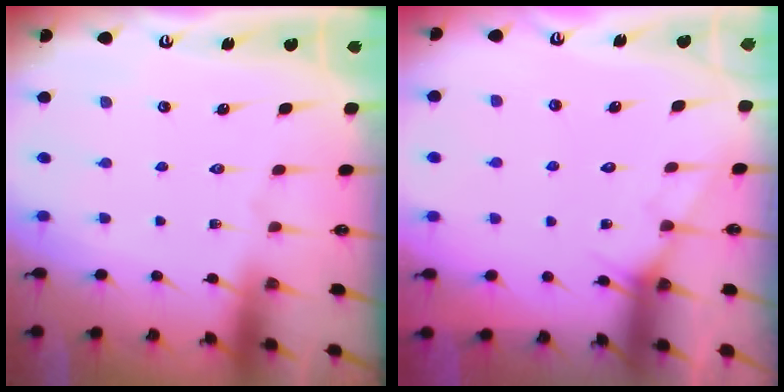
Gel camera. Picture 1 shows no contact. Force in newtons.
{"total": 6.2, "press": 6.2, "slide": 0.6}